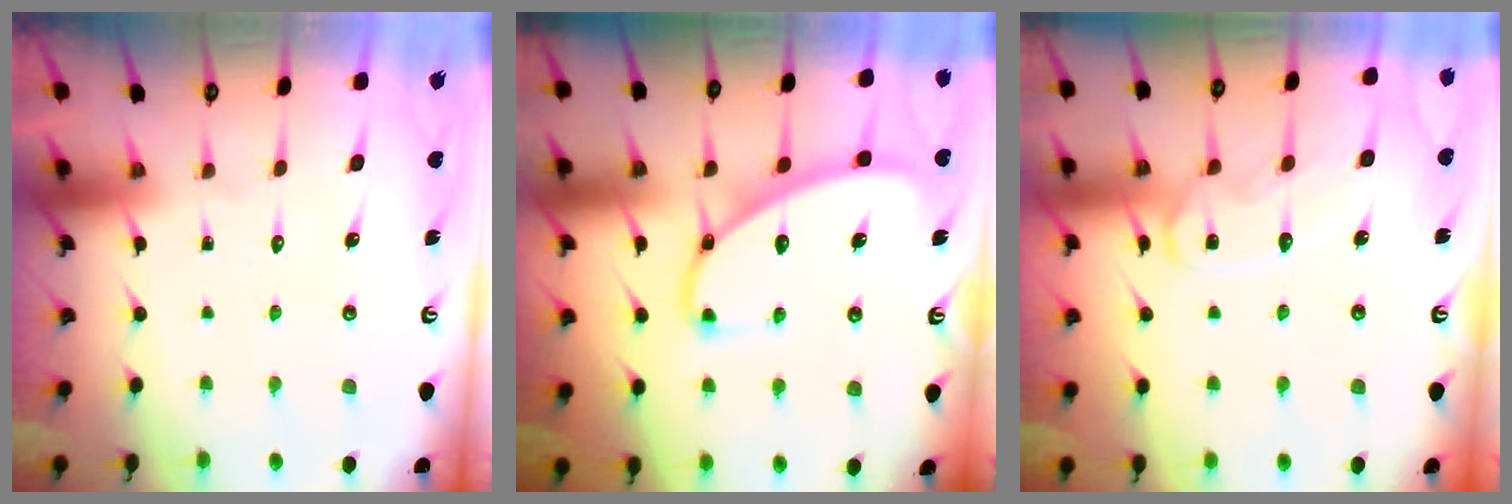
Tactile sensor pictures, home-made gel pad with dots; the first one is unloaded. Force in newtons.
{"total": 9.9, "press": 9.9, "slide": 0.1}
{"total": 11.4, "press": 11.3, "slide": 0.9}